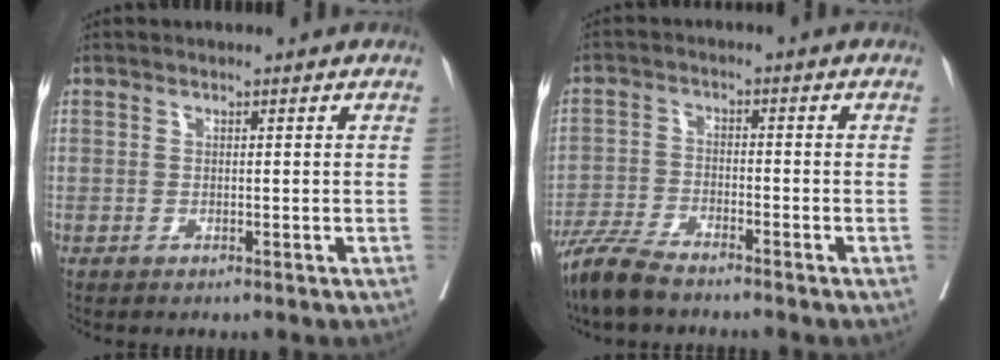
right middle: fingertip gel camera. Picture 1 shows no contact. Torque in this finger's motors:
{"motor_torque": [0.87, -0.96, 0.11, 0.03]}